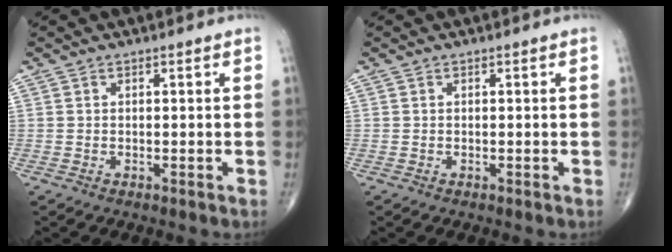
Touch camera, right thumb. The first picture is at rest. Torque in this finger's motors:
{"motor_torque": [0.02, 0.02, -0.05, 0.04, 0.01]}